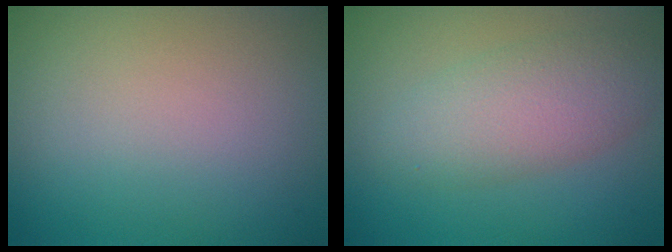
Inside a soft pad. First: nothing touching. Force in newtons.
{"total": 4.4, "press": 4.4, "slide": 0.1}